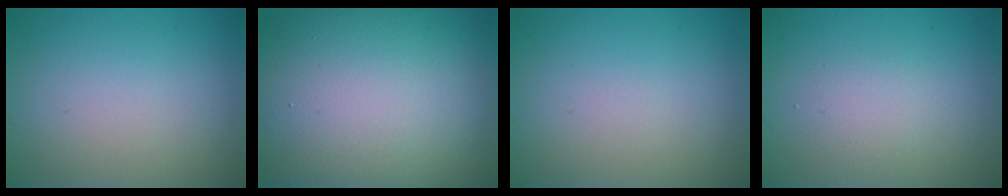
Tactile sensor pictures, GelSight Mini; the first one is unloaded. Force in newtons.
{"total": 20.3, "press": 20.3, "slide": 1.2}
{"total": 0.0}
{"total": 1.9, "press": 1.9, "slide": 0.1}